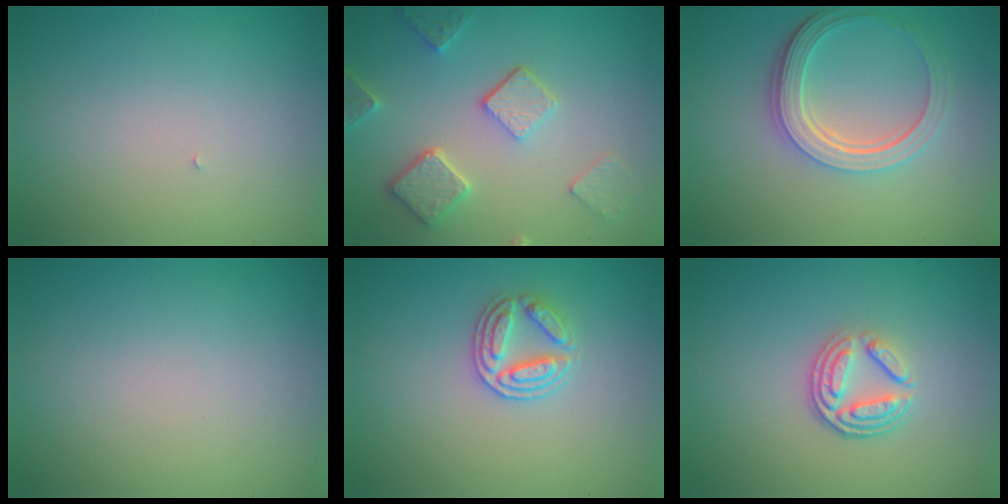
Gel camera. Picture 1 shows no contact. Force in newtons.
{"total": 4.9, "press": 3.8, "slide": 3.1}
{"total": 5.0, "press": 3.7, "slide": 3.3}
{"total": 0.0}
{"total": 2.7, "press": 2.6, "slide": 0.7}
{"total": 3.9, "press": 2.8, "slide": 2.7}